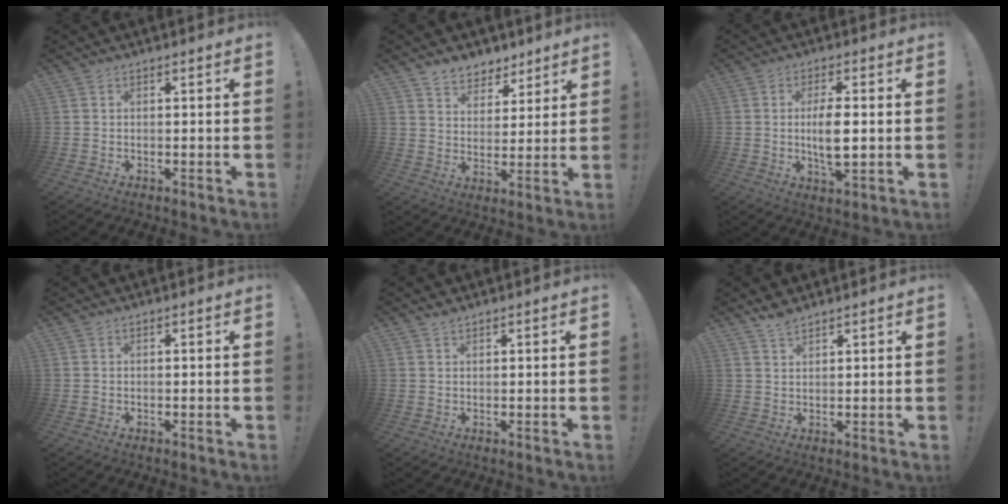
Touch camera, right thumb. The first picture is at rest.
{"total": 7.6, "force": [5.8, 4.8, 1.0], "torque": [-0.011, -0.046, 0.113]}
{"total": 15.0, "force": [-1.2, 6.9, 13.2], "torque": [-0.232, 0.005, -0.028]}
{"total": 0.0}
{"total": 1.2, "force": [1.1, 0.3, 0.4], "torque": [-0.004, -0.003, 0.020]}
{"total": 3.3, "force": [2.9, 0.9, 1.3], "torque": [-0.017, -0.020, 0.052]}